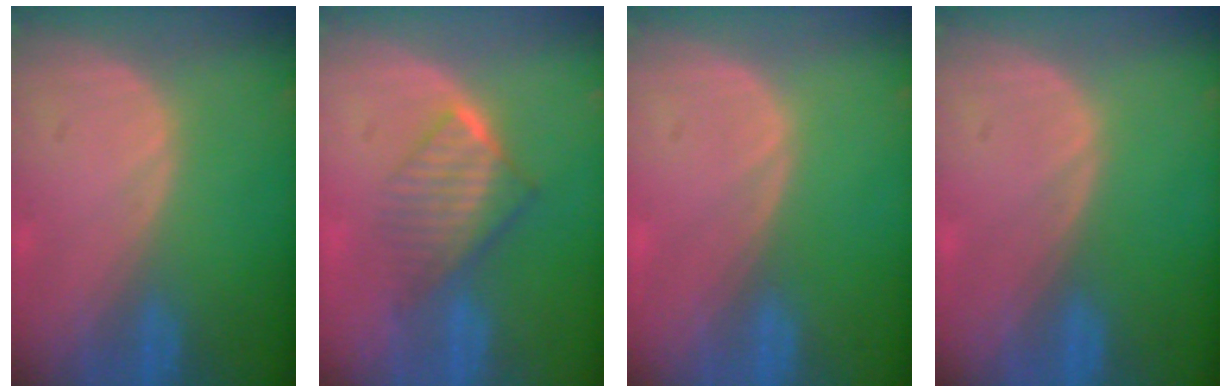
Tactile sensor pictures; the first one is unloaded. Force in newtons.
{"total": 6.4, "press": 5.7, "slide": 2.9}
{"total": 0.0}
{"total": 0.0}